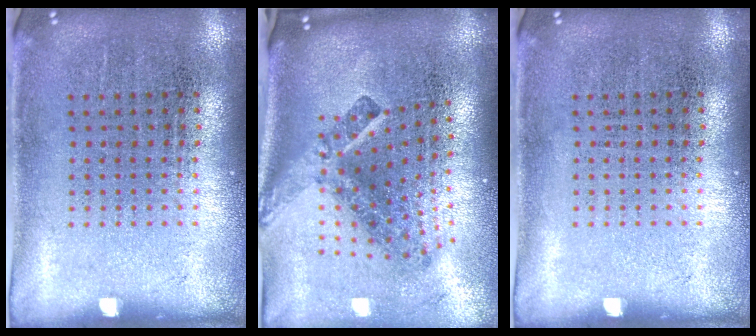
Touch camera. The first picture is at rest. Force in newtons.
{"total": 2.9, "press": 1.8, "slide": 2.3}
{"total": 0.0}